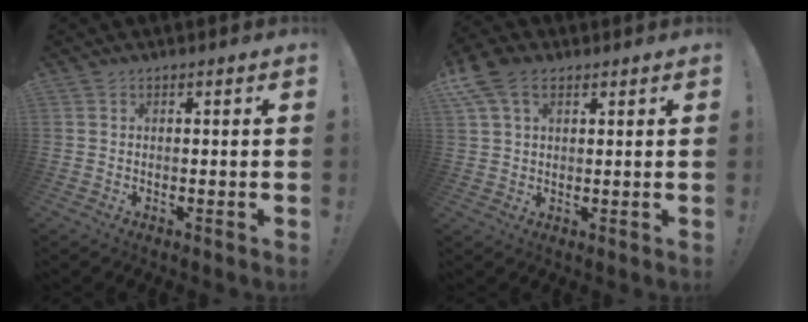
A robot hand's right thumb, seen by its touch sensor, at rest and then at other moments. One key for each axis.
{"total": 8.6, "fx": 4.2, "fy": 5.3, "fz": 5.3, "tx": -0.102, "ty": -0.003, "tz": 0.082}